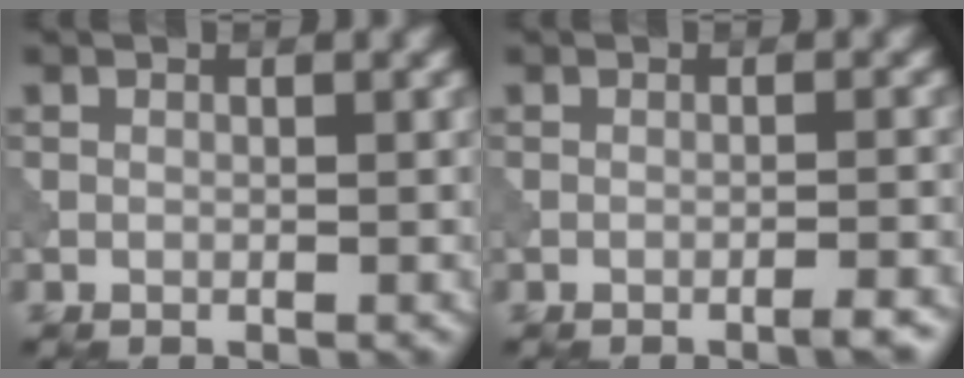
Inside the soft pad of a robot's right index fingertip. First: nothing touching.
{"total": 2.0, "force": [-1.4, 0.3, 1.5], "torque": [-0.015, 0.006, -0.027]}